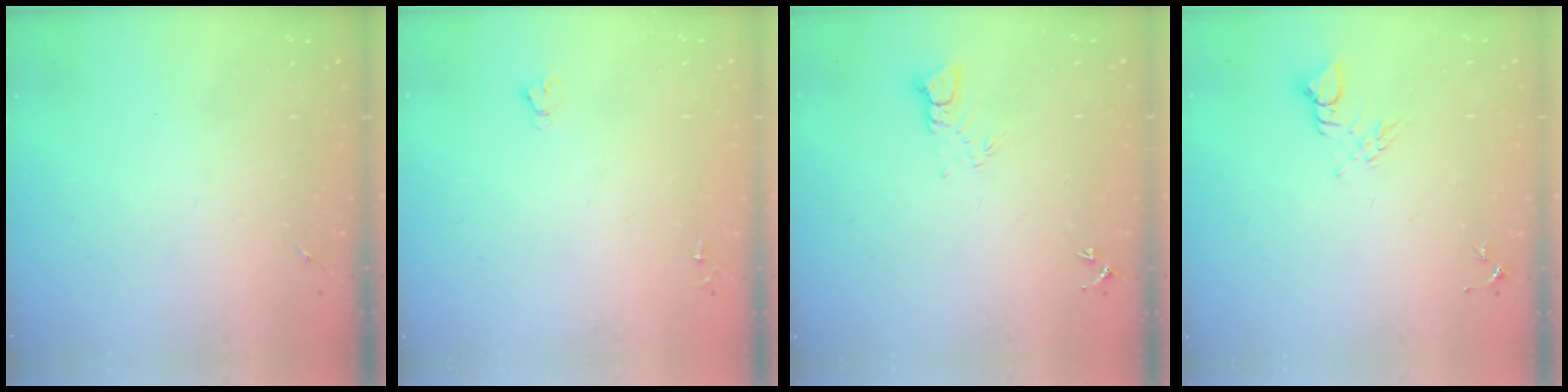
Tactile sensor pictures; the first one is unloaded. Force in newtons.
{"total": 1.8, "press": 1.8, "slide": 0.1}
{"total": 4.7, "press": 4.7, "slide": 0.3}
{"total": 6.6, "press": 6.6, "slide": 0.5}